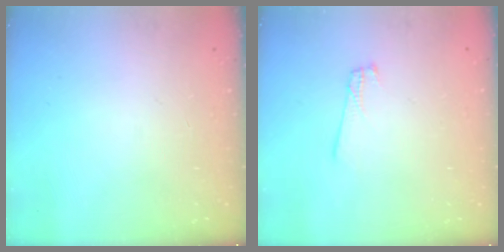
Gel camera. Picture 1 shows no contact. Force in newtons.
{"total": 1.3, "press": 1.3, "slide": 0.1}